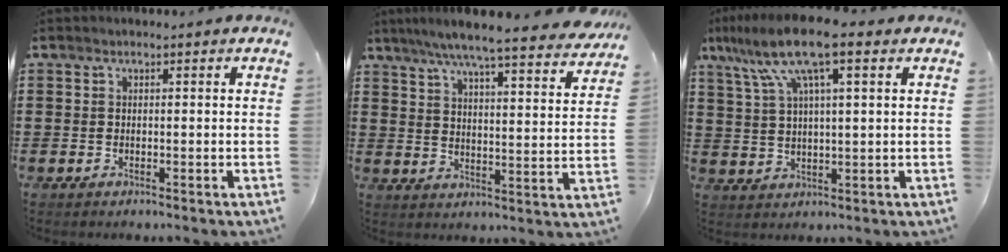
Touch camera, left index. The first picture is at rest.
{"total": 7.3, "force": [6.3, -0.3, 3.5], "torque": [-0.093, -0.039, 0.106]}
{"total": 11.2, "force": [6.4, 2.0, 9.0], "torque": [-0.201, -0.009, 0.109]}